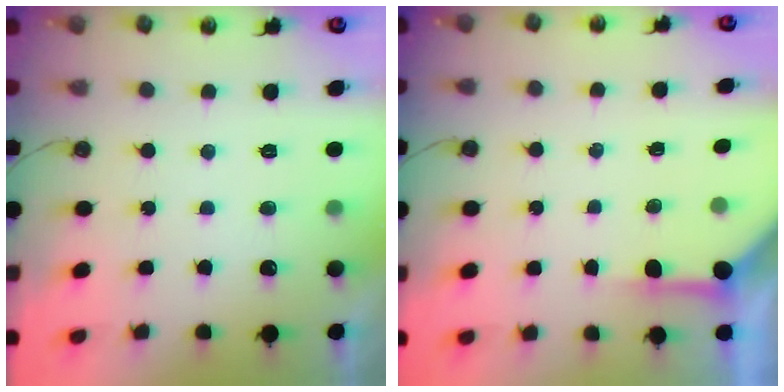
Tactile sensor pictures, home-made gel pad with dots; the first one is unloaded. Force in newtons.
{"total": 3.8, "press": 3.8, "slide": 0.4}